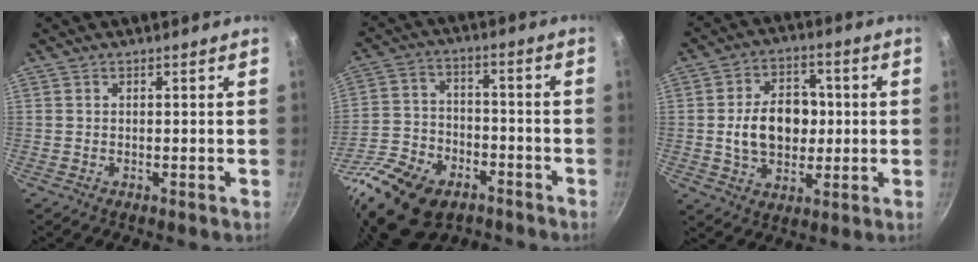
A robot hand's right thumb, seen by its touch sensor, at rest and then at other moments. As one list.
[{"total": 21.7, "force": [-12.2, 13.0, 12.3], "torque": [-0.239, 0.035, -0.214]}, {"total": 13.0, "force": [0.2, 9.5, 8.9], "torque": [-0.111, 0.011, 0.002]}]